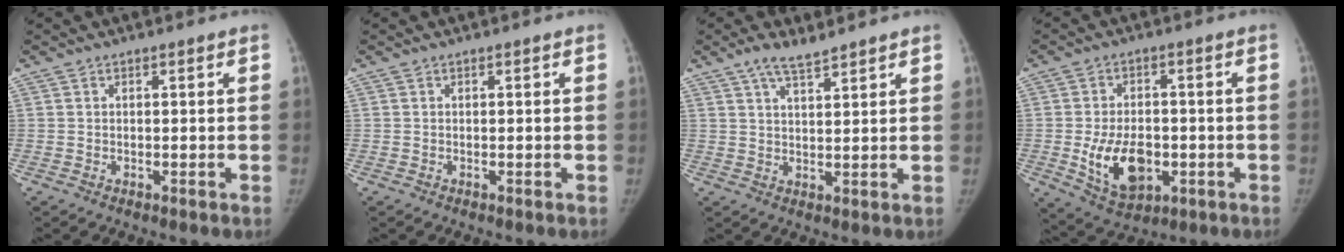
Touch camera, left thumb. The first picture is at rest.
{"total": 0.0}
{"total": 5.0, "force": [3.9, 1.3, 2.8], "torque": [-0.048, -0.017, 0.074]}
{"total": 11.4, "force": [-2.4, 7.3, 8.5], "torque": [-0.125, 0.001, -0.027]}